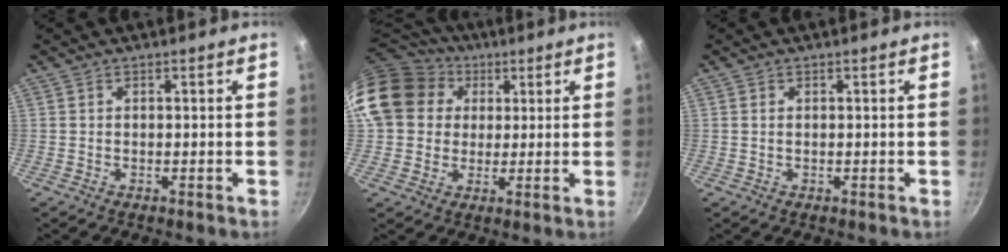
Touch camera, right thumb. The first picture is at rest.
{"total": 18.5, "force": [5.1, 15.8, 8.2], "torque": [-0.153, 0.031, 0.087]}
{"total": 0.6, "force": [0.2, 0.3, 0.5], "torque": [-0.010, 0.001, 0.002]}